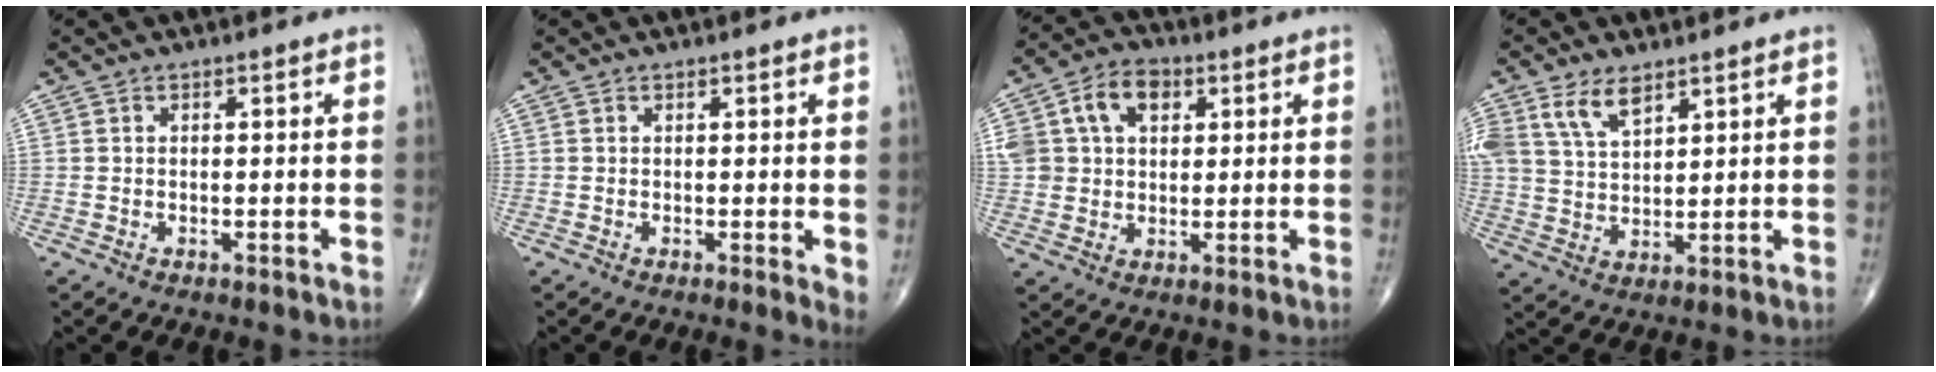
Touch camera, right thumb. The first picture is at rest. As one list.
[{"total": 2.5, "force": [0.4, 0.7, 2.4], "torque": [-0.036, -0.010, 0.004]}, {"total": 11.2, "force": [3.7, 8.2, 6.7], "torque": [-0.112, 0.010, 0.065]}, {"total": 8.2, "force": [4.9, 4.3, 5.0], "torque": [-0.091, -0.013, 0.105]}]